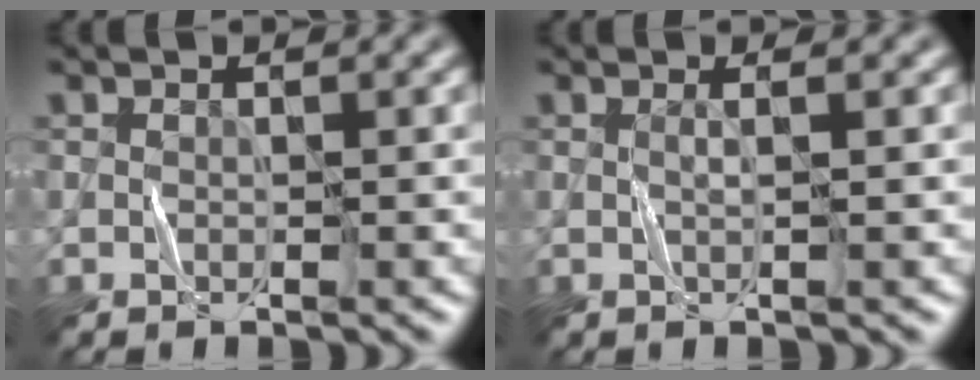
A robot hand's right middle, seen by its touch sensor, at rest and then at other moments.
{"total": 0.7, "force": [0.4, 0.0, 0.5], "torque": [0.005, -0.003, -0.007]}